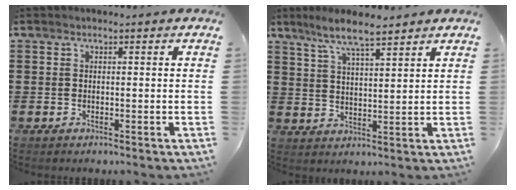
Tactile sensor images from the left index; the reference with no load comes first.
{"total": 6.6, "force": [5.4, 0.7, 3.7], "torque": [-0.086, -0.010, 0.097]}